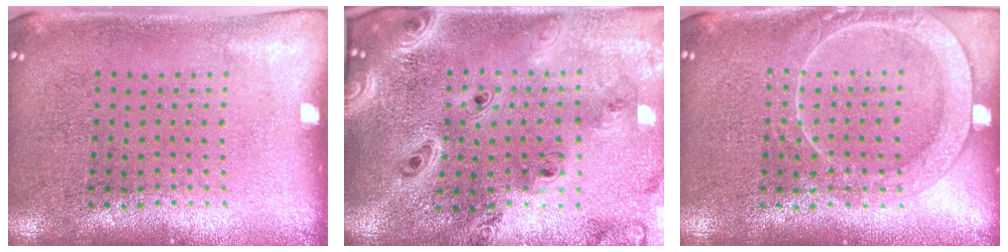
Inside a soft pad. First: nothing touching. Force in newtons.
{"total": 3.0, "press": 2.5, "slide": 1.7}
{"total": 2.7, "press": 2.6, "slide": 0.3}